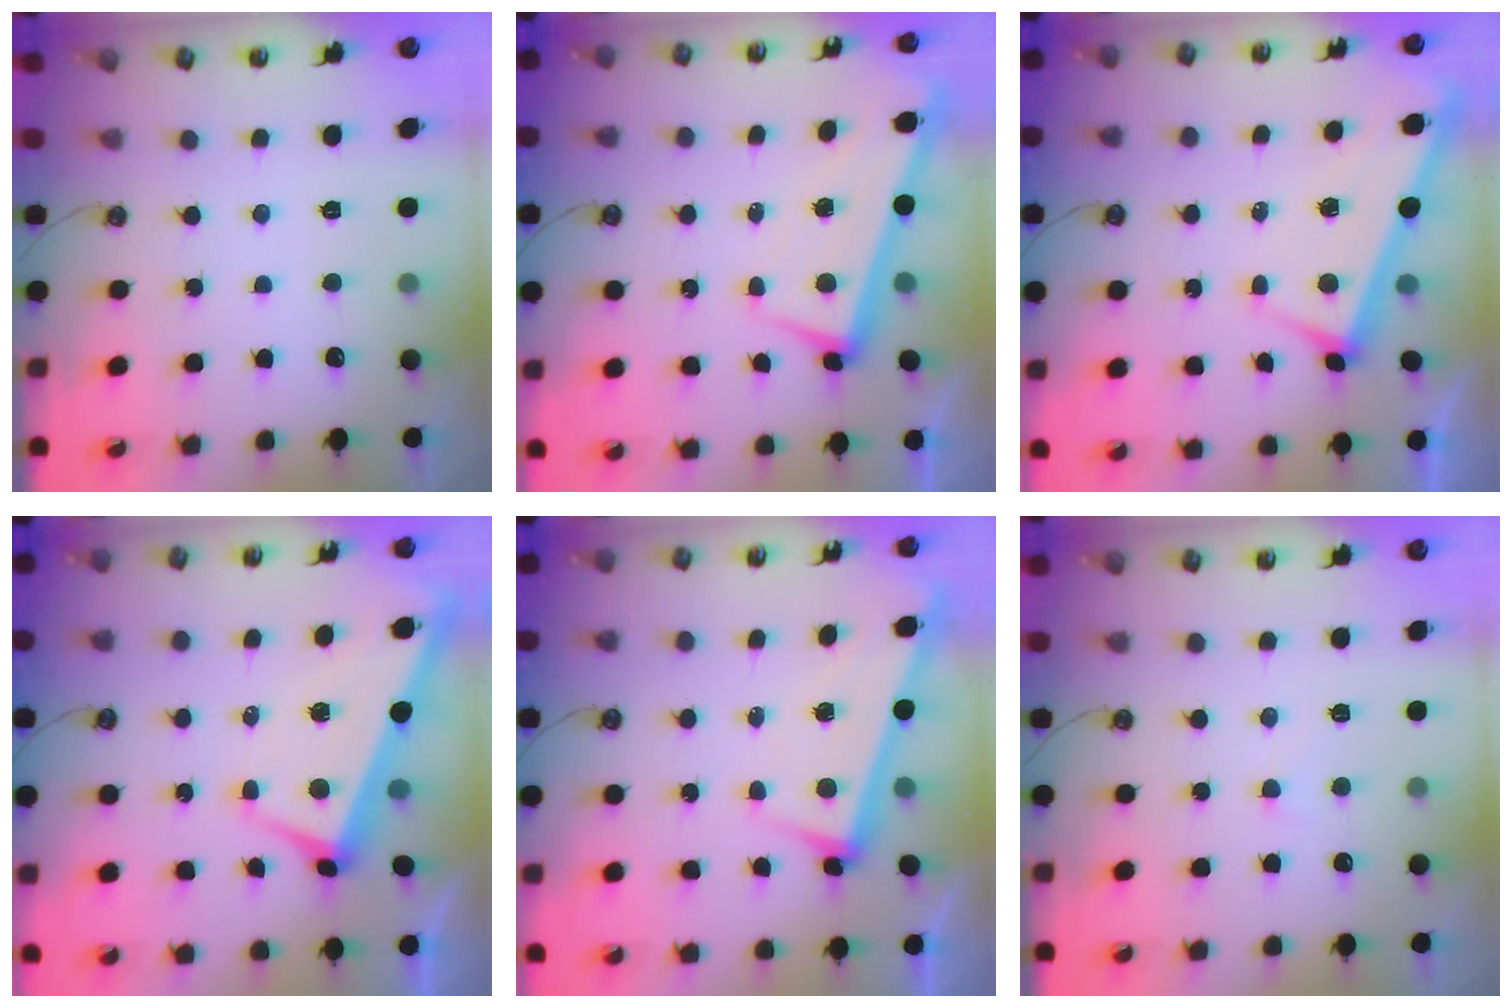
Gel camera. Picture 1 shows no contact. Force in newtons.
{"total": 1.8, "press": 0.8, "slide": 1.6}
{"total": 3.9, "press": 3.9, "slide": 0.1}
{"total": 0.8, "press": 0.2, "slide": 0.8}
{"total": 3.5, "press": 3.3, "slide": 1.0}
{"total": 0.7, "press": 0.2, "slide": 0.7}